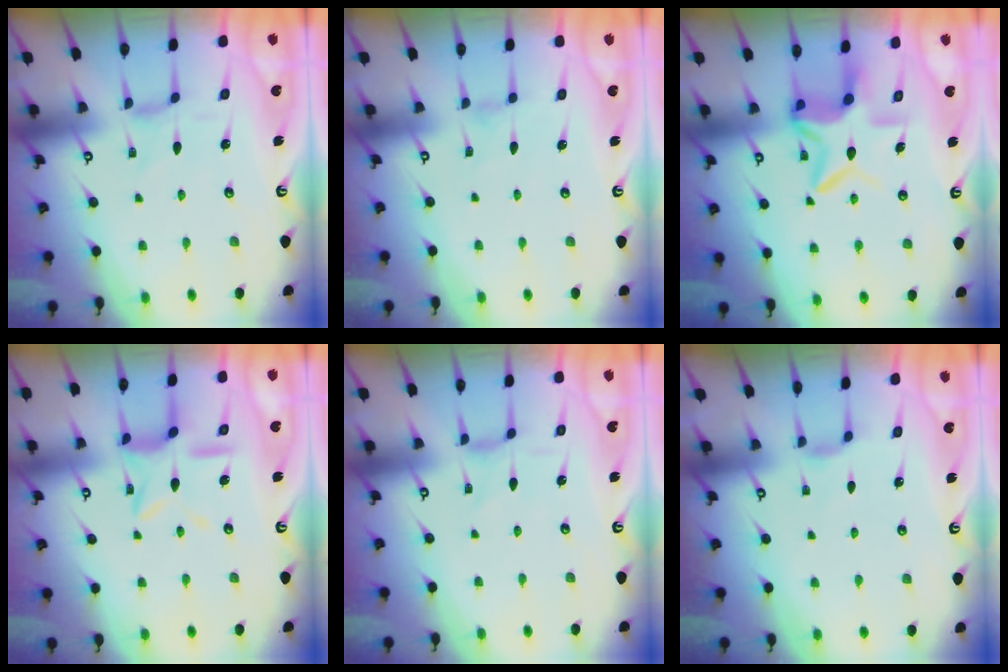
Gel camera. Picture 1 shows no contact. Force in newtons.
{"total": 0.0}
{"total": 11.0, "press": 11.0, "slide": 0.9}
{"total": 11.0, "press": 11.0, "slide": 0.8}
{"total": 0.0}
{"total": 2.7, "press": 2.7, "slide": 0.3}